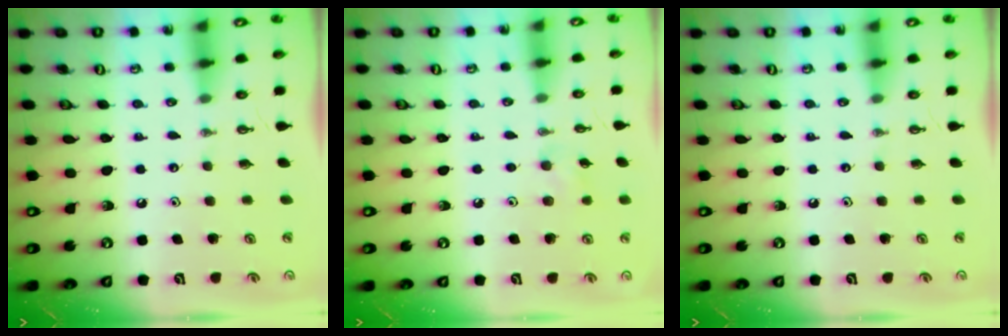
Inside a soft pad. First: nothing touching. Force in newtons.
{"total": 6.7, "press": 6.4, "slide": 2.1}
{"total": 0.0}